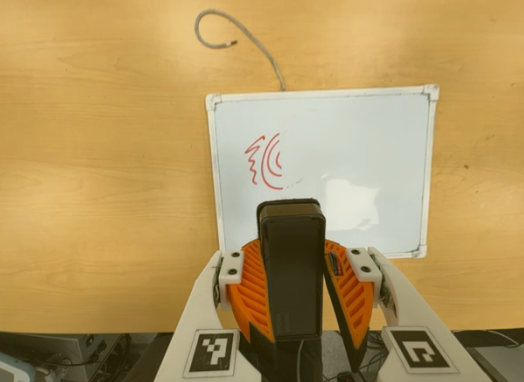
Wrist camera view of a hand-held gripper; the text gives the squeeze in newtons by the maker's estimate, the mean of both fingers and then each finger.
{"total": 10.4, "left": 10.2, "right": 10.7}